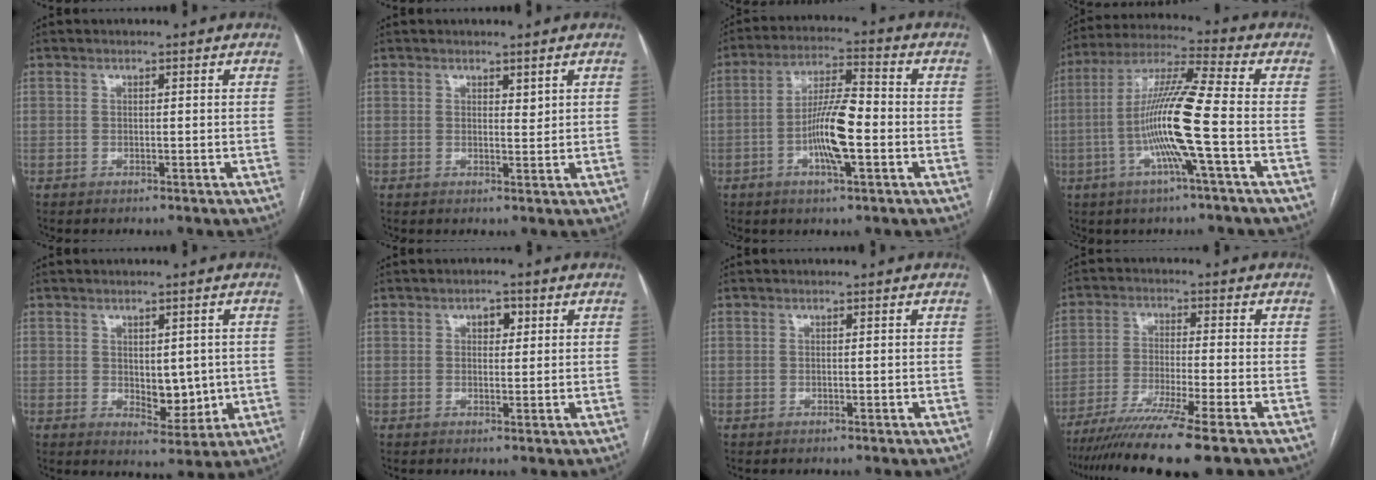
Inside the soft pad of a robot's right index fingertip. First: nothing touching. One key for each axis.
{"total": 1.2, "fx": 0.8, "fy": 0.5, "fz": 0.6, "tx": -0.004, "ty": -0.006, "tz": 0.011}
{"total": 9.7, "fx": -2.5, "fy": 1.6, "fz": 9.2, "tx": -0.175, "ty": 0.006, "tz": -0.049}
{"total": 13.3, "fx": -3.0, "fy": -1.0, "fz": 13.0, "tx": -0.251, "ty": 0.000, "tz": -0.068}
{"total": 5.6, "fx": 0.0, "fy": 3.0, "fz": 4.8, "tx": -0.063, "ty": -0.005, "tz": 0.013}
{"total": 2.3, "fx": 0.9, "fy": 1.4, "fz": 1.6, "tx": -0.020, "ty": 0.007, "tz": 0.012}
{"total": 0.0}
{"total": 12.3, "fx": -9.3, "fy": -1.5, "fz": 7.9, "tx": -0.127, "ty": -0.033, "tz": -0.148}